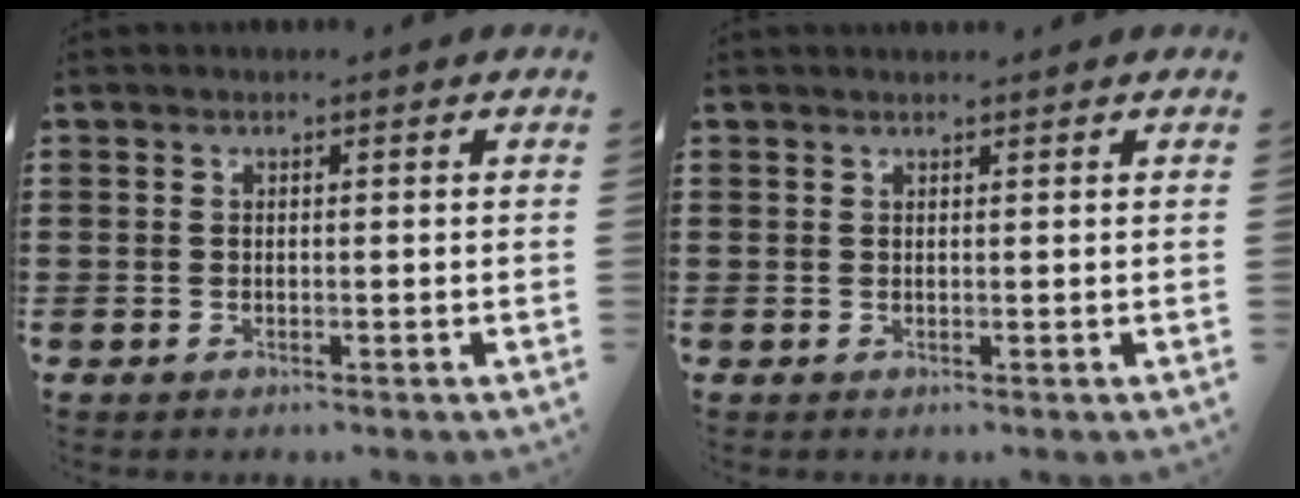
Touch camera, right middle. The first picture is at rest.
{"total": 0.6, "force": [0.6, -0.1, 0.0], "torque": [0.006, -0.004, 0.011]}